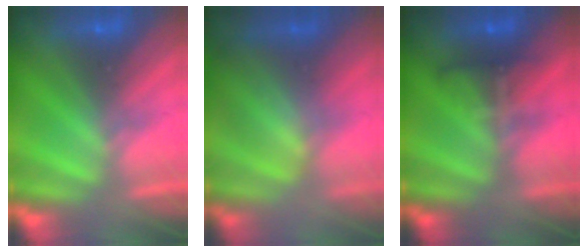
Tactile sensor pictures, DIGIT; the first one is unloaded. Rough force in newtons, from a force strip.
{"total": 3.7}
{"total": 8.1}